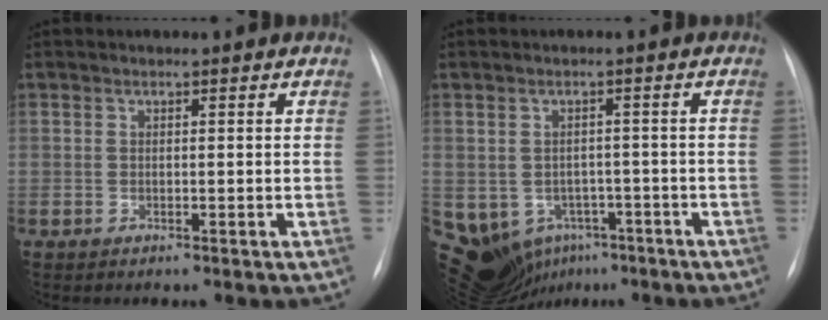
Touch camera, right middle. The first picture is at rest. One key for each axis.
{"total": 17.7, "fx": -8.1, "fy": 14.0, "fz": 7.0, "tx": -0.197, "ty": 0.010, "tz": -0.094}